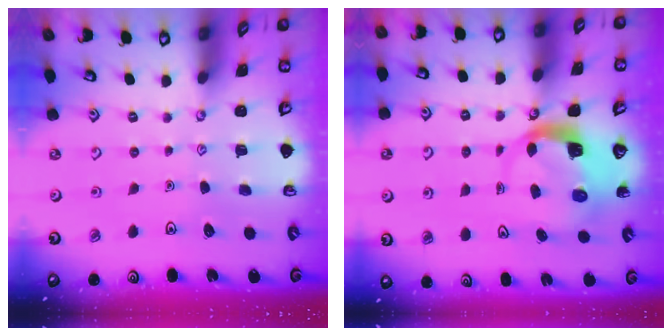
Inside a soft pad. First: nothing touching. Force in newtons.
{"total": 5.2, "press": 5.1, "slide": 0.5}